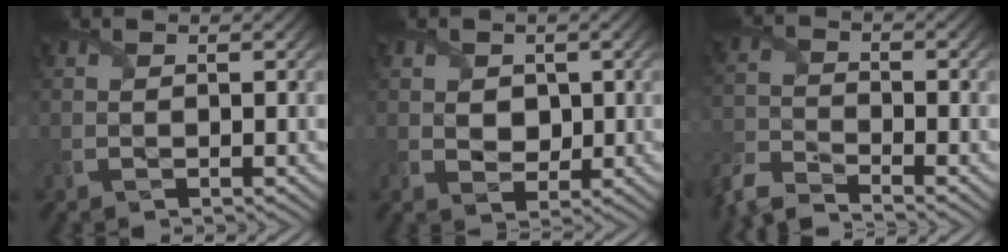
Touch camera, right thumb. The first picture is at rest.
{"total": 2.8, "force": [0.6, 2.3, 1.5], "torque": [-0.038, -0.005, 0.004]}
{"total": 5.9, "force": [-5.5, 1.1, 1.9], "torque": [-0.049, -0.013, -0.122]}